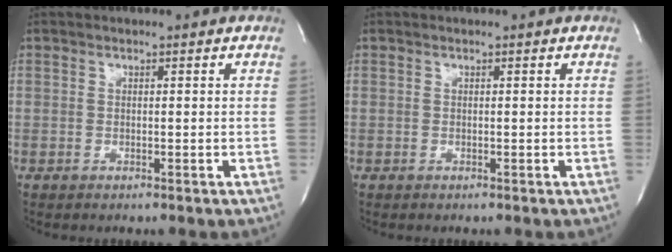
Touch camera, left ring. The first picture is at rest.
{"total": 0.0}